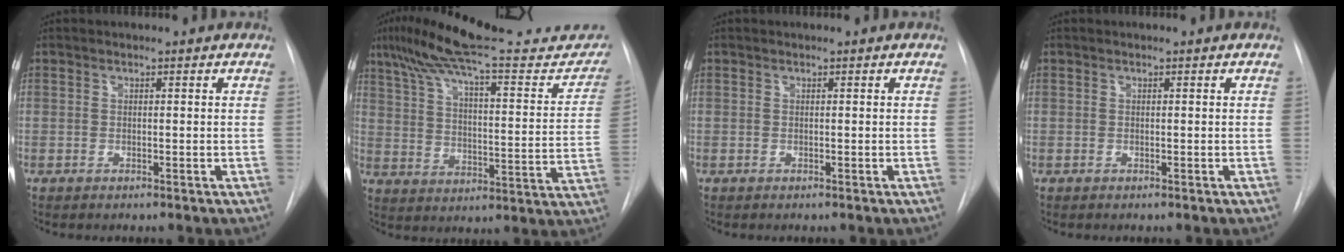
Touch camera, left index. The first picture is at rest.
{"total": 29.1, "force": [24.5, 5.0, 14.8], "torque": [-0.230, -0.017, 0.326]}
{"total": 0.0}
{"total": 0.0}